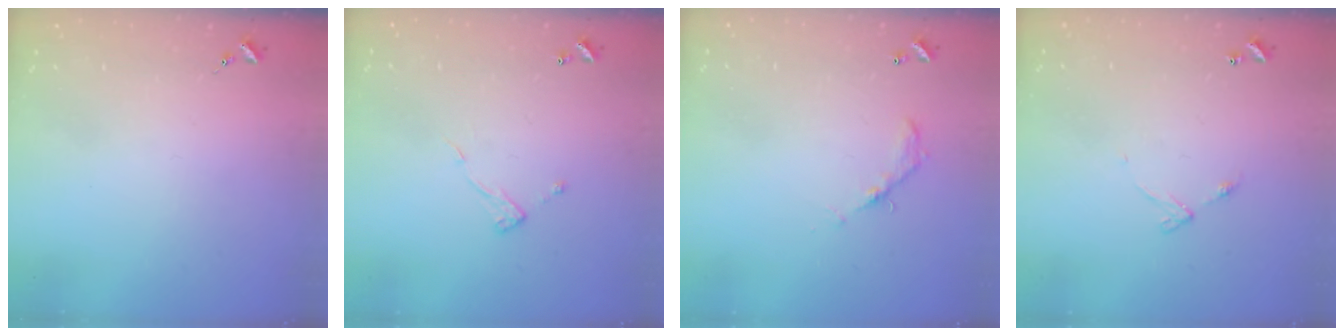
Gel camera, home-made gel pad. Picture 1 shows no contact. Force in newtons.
{"total": 7.0, "press": 7.0, "slide": 0.4}
{"total": 6.2, "press": 6.2, "slide": 0.4}
{"total": 5.9, "press": 5.9, "slide": 0.6}